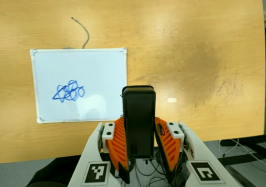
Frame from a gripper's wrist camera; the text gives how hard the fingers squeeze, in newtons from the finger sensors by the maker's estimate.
{"total": 4.1, "left": 2.7, "right": 5.4}